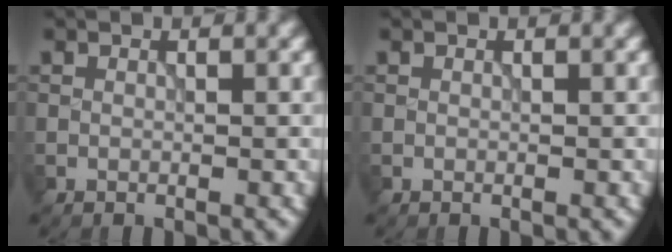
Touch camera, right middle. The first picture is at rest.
{"total": 0.0}